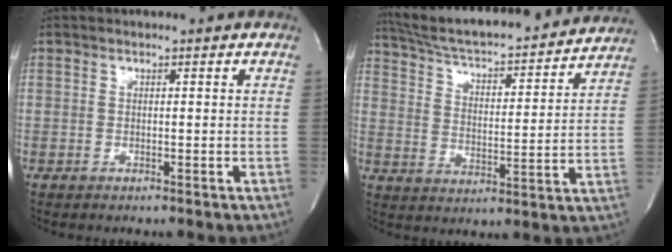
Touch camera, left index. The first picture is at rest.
{"total": 24.0, "force": [22.0, 3.3, 8.9], "torque": [-0.147, -0.009, 0.308]}